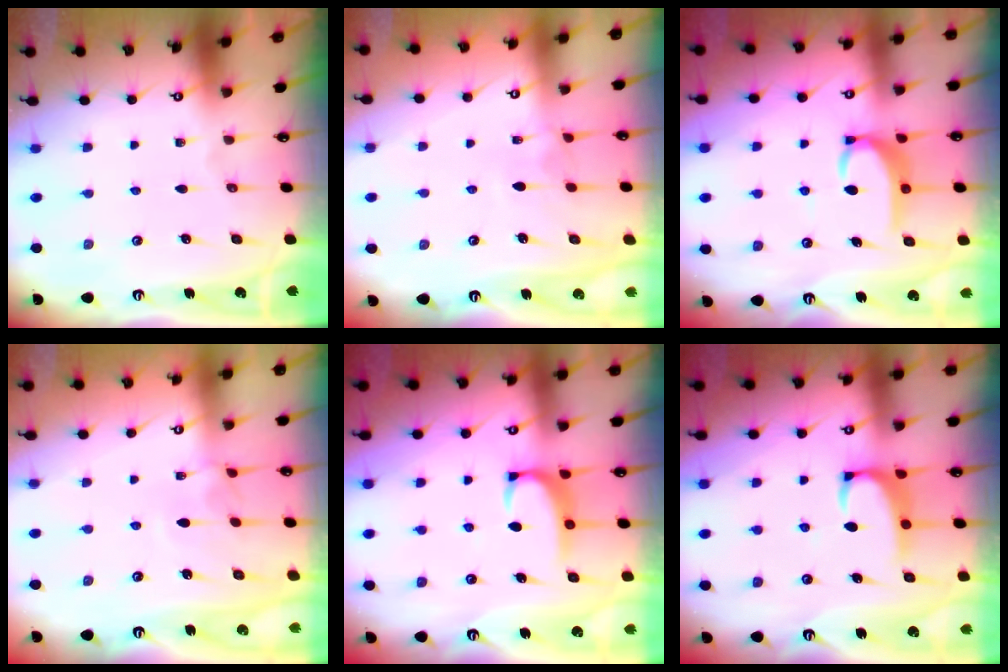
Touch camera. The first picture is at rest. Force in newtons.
{"total": 1.2, "press": 1.1, "slide": 0.5}
{"total": 4.9, "press": 4.9, "slide": 0.4}
{"total": 4.0, "press": 4.0, "slide": 0.2}
{"total": 2.3, "press": 2.3, "slide": 0.6}
{"total": 2.4, "press": 2.3, "slide": 0.7}